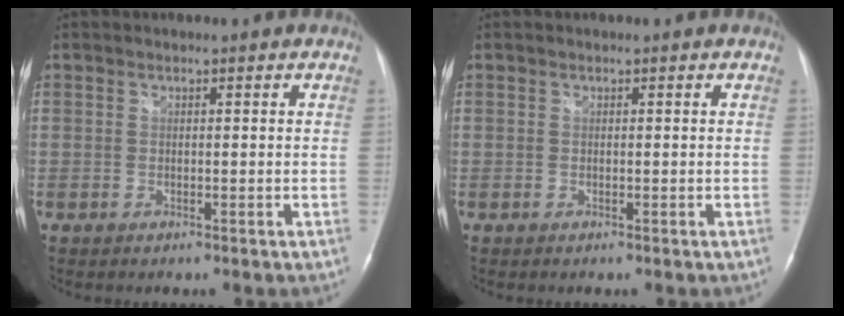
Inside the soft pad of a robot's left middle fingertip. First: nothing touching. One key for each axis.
{"total": 0.0}